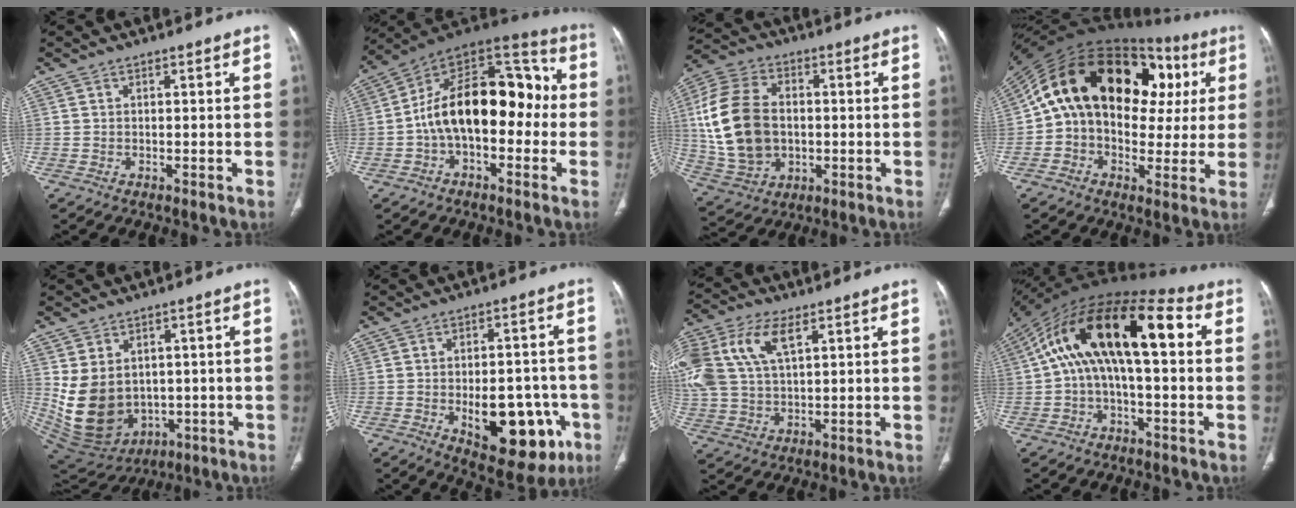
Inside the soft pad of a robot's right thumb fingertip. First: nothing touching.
{"total": 21.4, "force": [-1.3, 12.3, 17.5], "torque": [-0.252, 0.060, -0.030]}
{"total": 18.8, "force": [0.5, 13.2, 13.4], "torque": [-0.259, 0.011, 0.020]}
{"total": 27.2, "force": [5.9, 17.4, 20.0], "torque": [-0.300, 0.061, 0.090]}
{"total": 14.1, "force": [0.2, 11.0, 8.7], "torque": [-0.143, -0.009, 0.046]}
{"total": 17.5, "force": [-5.4, 9.0, 14.0], "torque": [-0.157, 0.019, -0.054]}
{"total": 19.3, "force": [7.3, 10.9, 14.2], "torque": [-0.350, 0.017, 0.138]}
{"total": 20.7, "force": [2.6, 9.0, 18.5], "torque": [-0.313, 0.058, 0.030]}